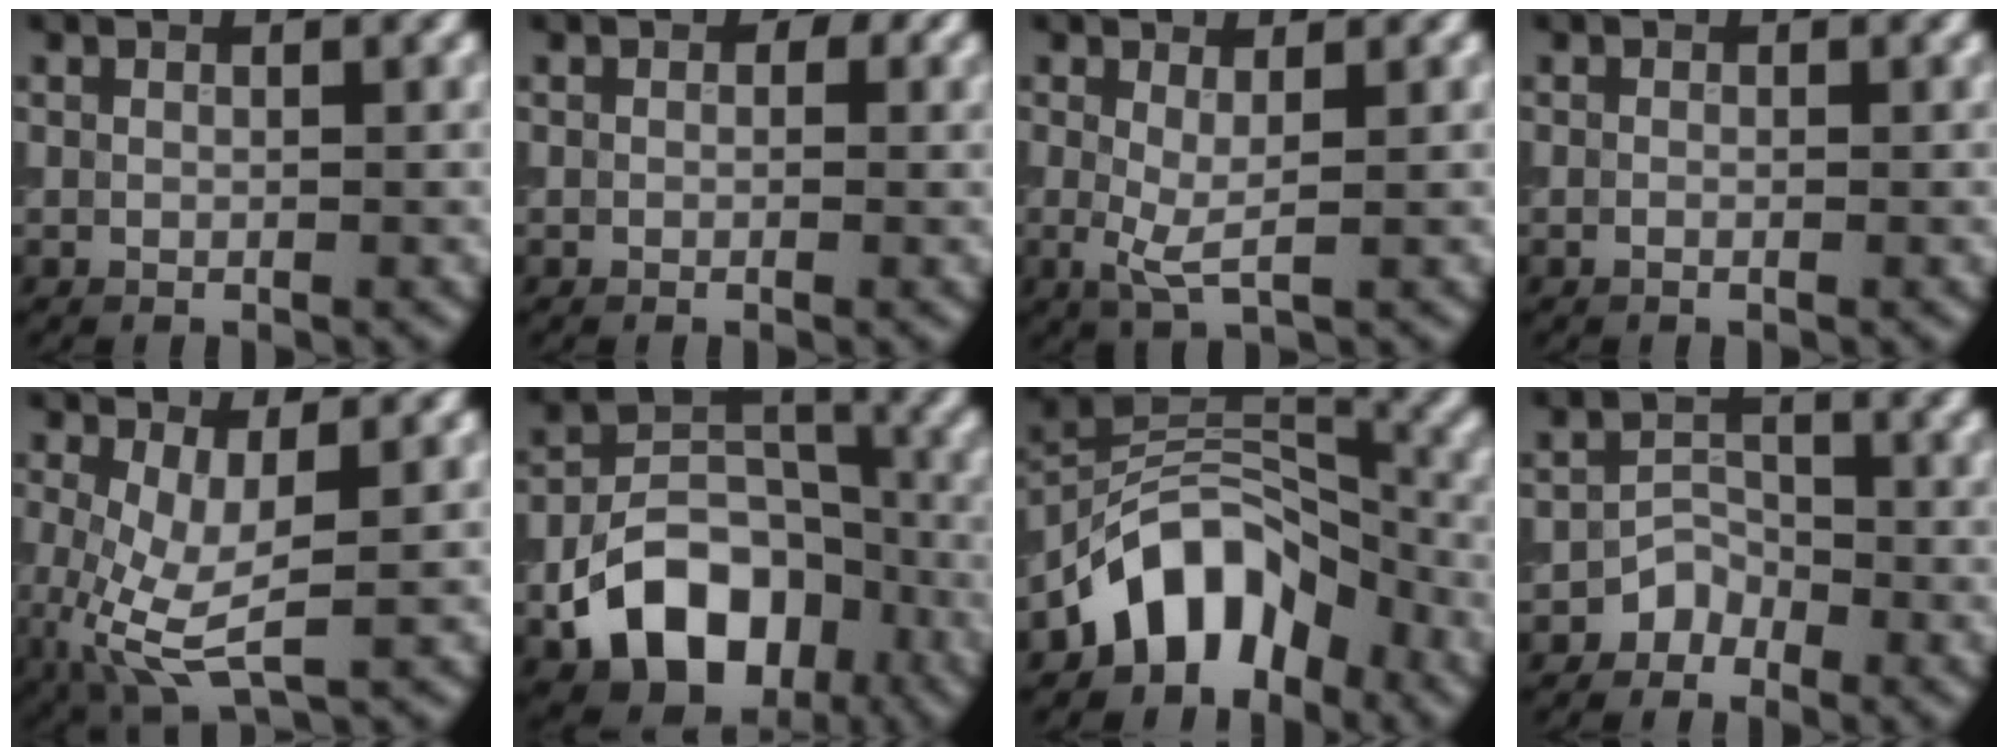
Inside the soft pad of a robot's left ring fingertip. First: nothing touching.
{"total": 1.2, "force": [0.2, 1.0, 0.6], "torque": [-0.004, -0.003, 0.003]}
{"total": 2.0, "force": [0.1, 0.4, 2.0], "torque": [-0.051, -0.006, 0.006]}
{"total": 0.0}
{"total": 5.0, "force": [-0.6, 1.8, 4.6], "torque": [-0.115, -0.015, -0.005]}
{"total": 10.2, "force": [-4.9, 6.8, 5.9], "torque": [-0.103, 0.001, -0.087]}
{"total": 8.1, "force": [-5.1, 4.8, 3.9], "torque": [-0.043, 0.014, -0.100]}
{"total": 1.9, "force": [-1.6, 1.2, 0.0], "torque": [0.004, 0.012, -0.025]}